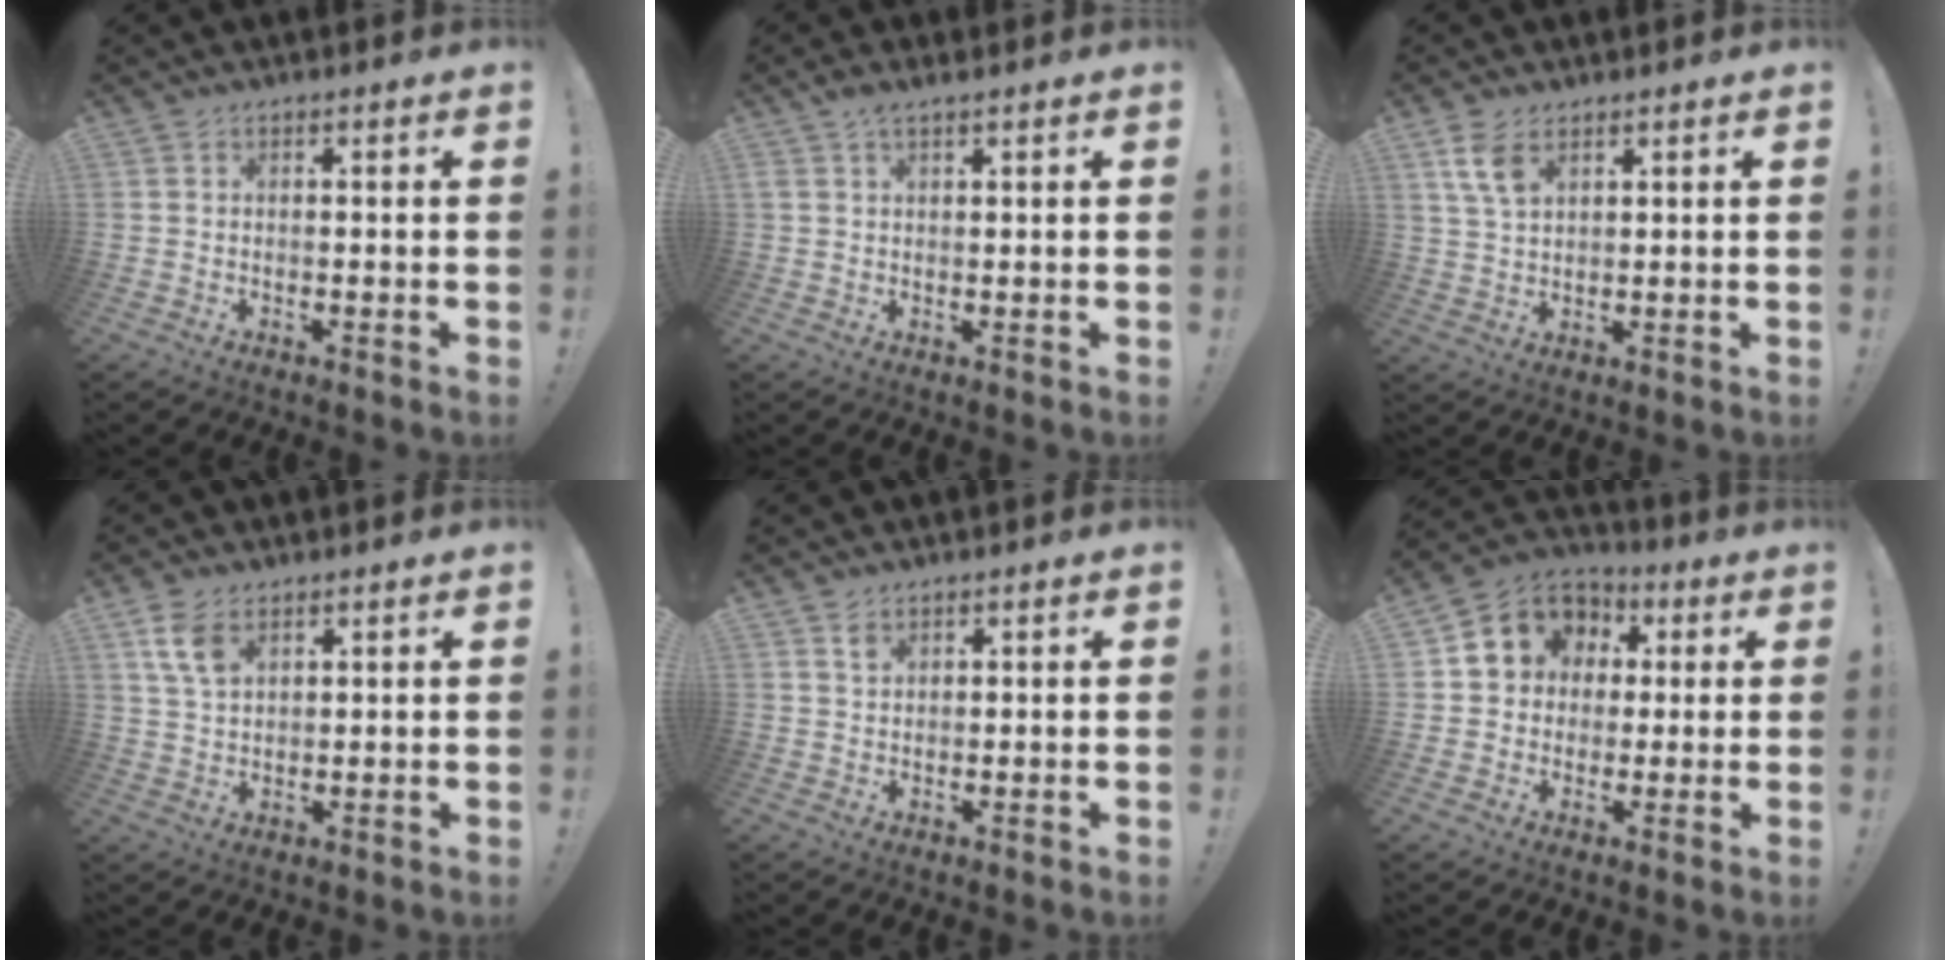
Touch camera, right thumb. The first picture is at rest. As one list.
[{"total": 2.5, "force": [1.8, 0.6, 1.7], "torque": [-0.035, -0.003, 0.032]}, {"total": 6.7, "force": [3.8, 3.5, 4.4], "torque": [-0.074, -0.015, 0.071]}, {"total": 6.7, "force": [3.6, 3.7, 4.2], "torque": [-0.074, -0.014, 0.070]}, {"total": 1.9, "force": [1.4, 1.0, 0.7], "torque": [0.000, -0.010, 0.024]}, {"total": 10.2, "force": [2.1, 9.2, 3.9], "torque": [-0.049, -0.004, 0.047]}]